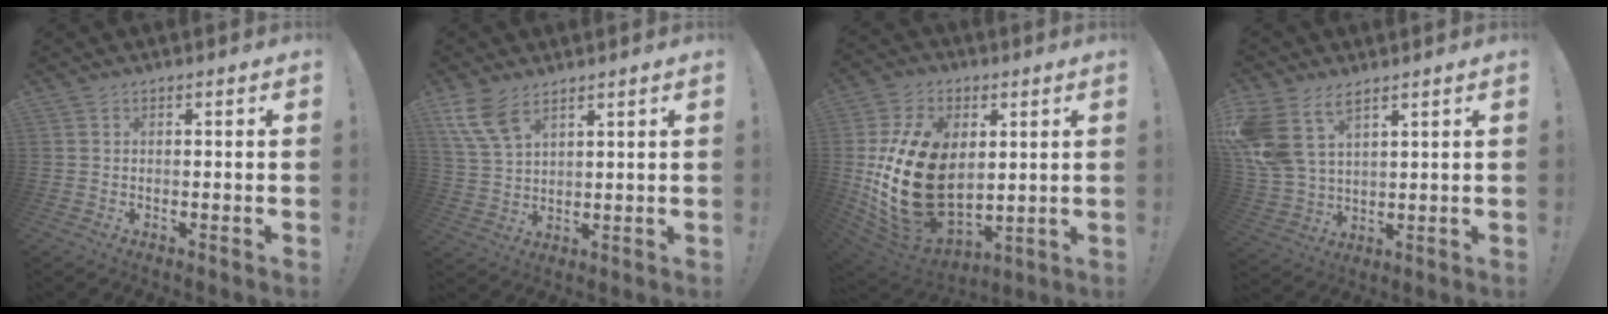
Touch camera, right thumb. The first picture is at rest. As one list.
[{"total": 8.7, "force": [5.8, 3.9, 5.2], "torque": [-0.104, -0.025, 0.112]}, {"total": 26.5, "force": [1.6, 17.9, 19.5], "torque": [-0.381, -0.016, 0.043]}, {"total": 12.0, "force": [6.9, 6.8, 7.0], "torque": [-0.154, -0.032, 0.136]}]